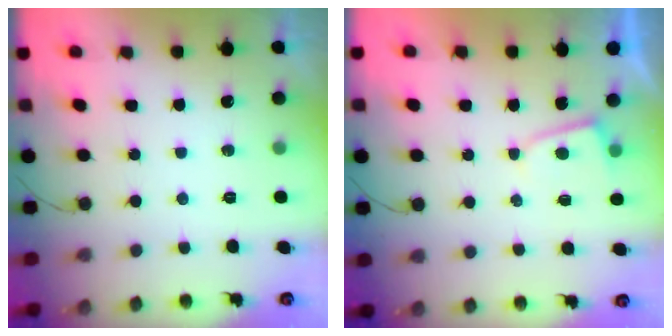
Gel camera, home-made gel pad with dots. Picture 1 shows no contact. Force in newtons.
{"total": 2.2, "press": 2.2, "slide": 0.3}